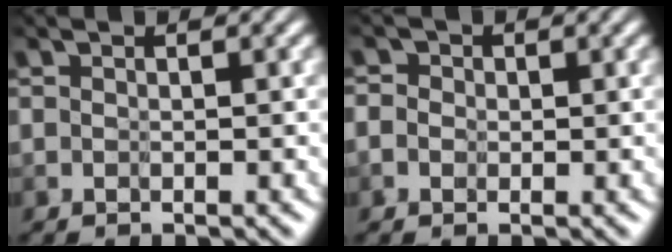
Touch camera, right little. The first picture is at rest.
{"total": 2.0, "force": [-0.6, 1.9, -0.1], "torque": [-0.007, 0.017, -0.035]}